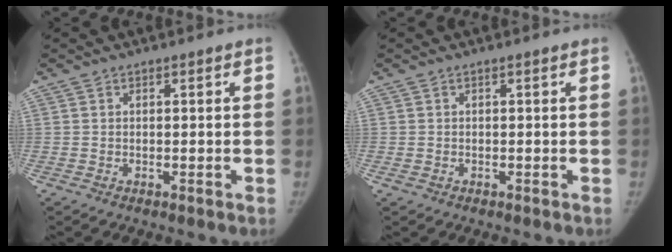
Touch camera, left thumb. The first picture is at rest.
{"total": 0.7, "force": [-0.1, 0.4, 0.5], "torque": [-0.015, 0.005, 0.003]}